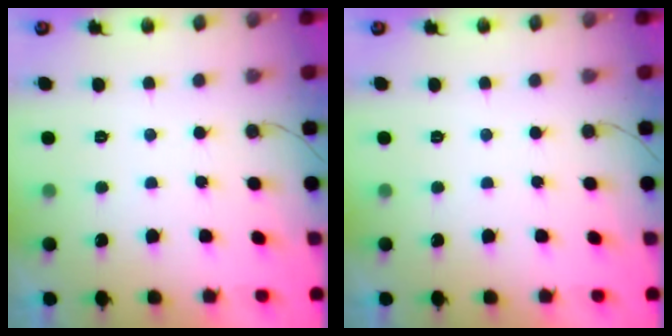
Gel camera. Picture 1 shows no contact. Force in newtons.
{"total": 0.0}